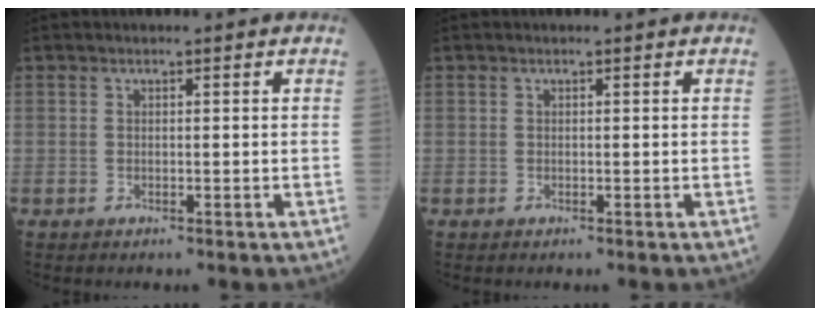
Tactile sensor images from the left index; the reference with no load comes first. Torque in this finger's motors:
{"motor_torque": [-0.10, 0.11, 0.00, 0.00]}